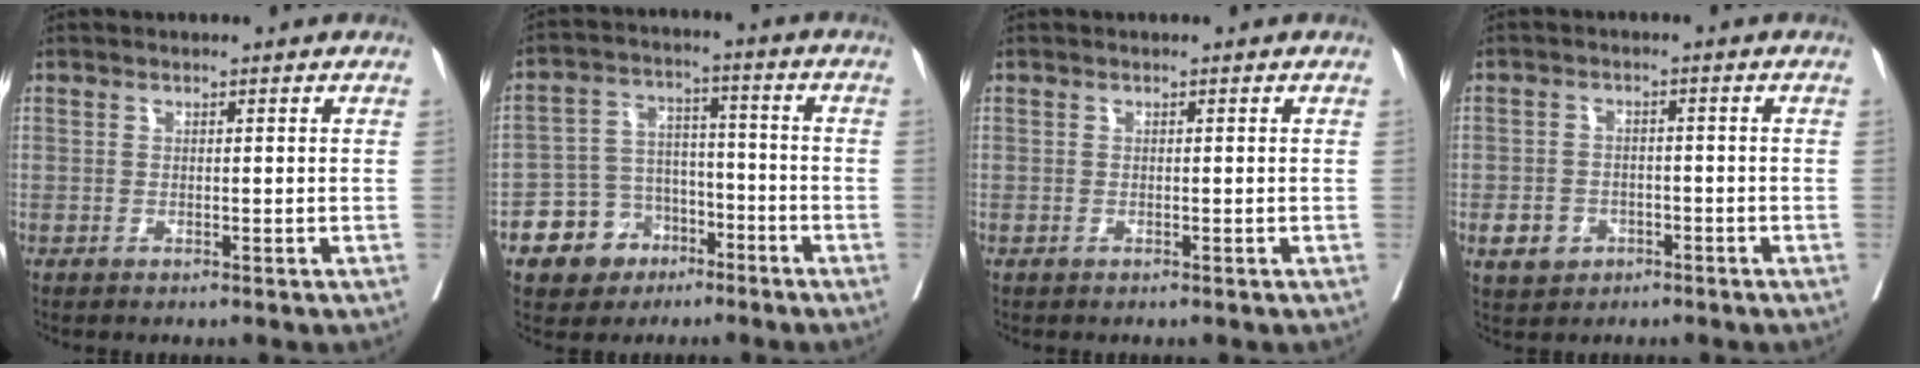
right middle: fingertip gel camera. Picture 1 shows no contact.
{"total": 8.7, "force": [-4.8, 6.9, 2.4], "torque": [-0.044, 0.019, -0.075]}
{"total": 0.0}
{"total": 4.6, "force": [-2.2, 3.8, 1.4], "torque": [-0.020, 0.006, -0.027]}